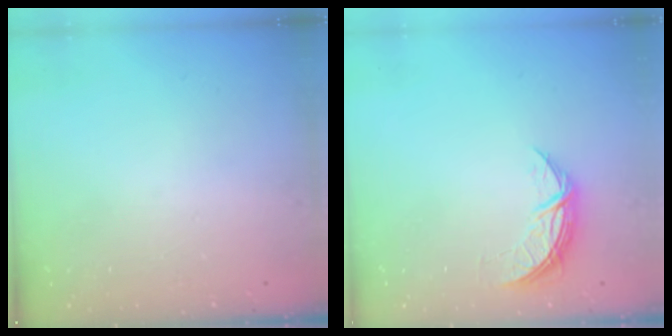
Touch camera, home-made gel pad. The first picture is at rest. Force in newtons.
{"total": 6.9, "press": 6.9, "slide": 0.5}